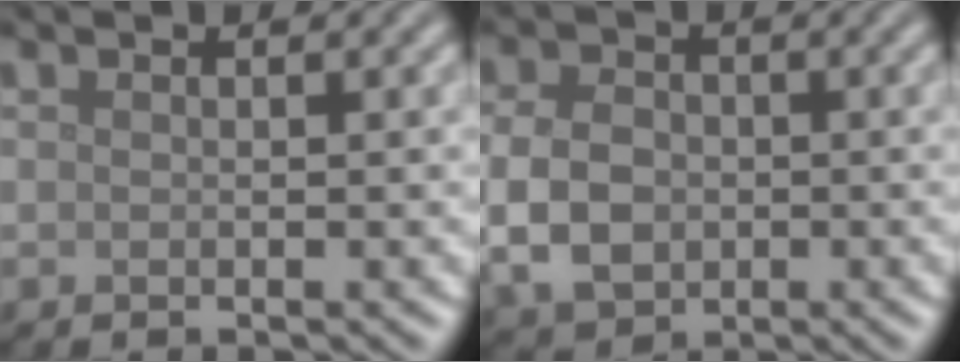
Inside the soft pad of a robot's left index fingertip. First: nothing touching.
{"total": 5.1, "force": [-0.9, 3.9, 3.1], "torque": [-0.074, -0.004, -0.023]}